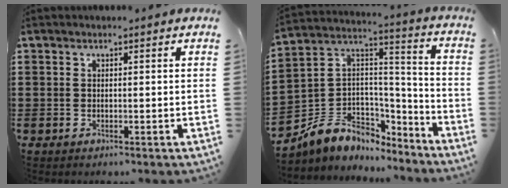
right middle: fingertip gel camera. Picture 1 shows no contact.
{"total": 6.5, "force": [-4.1, 5.1, 0.4], "torque": [-0.044, -0.011, -0.083]}